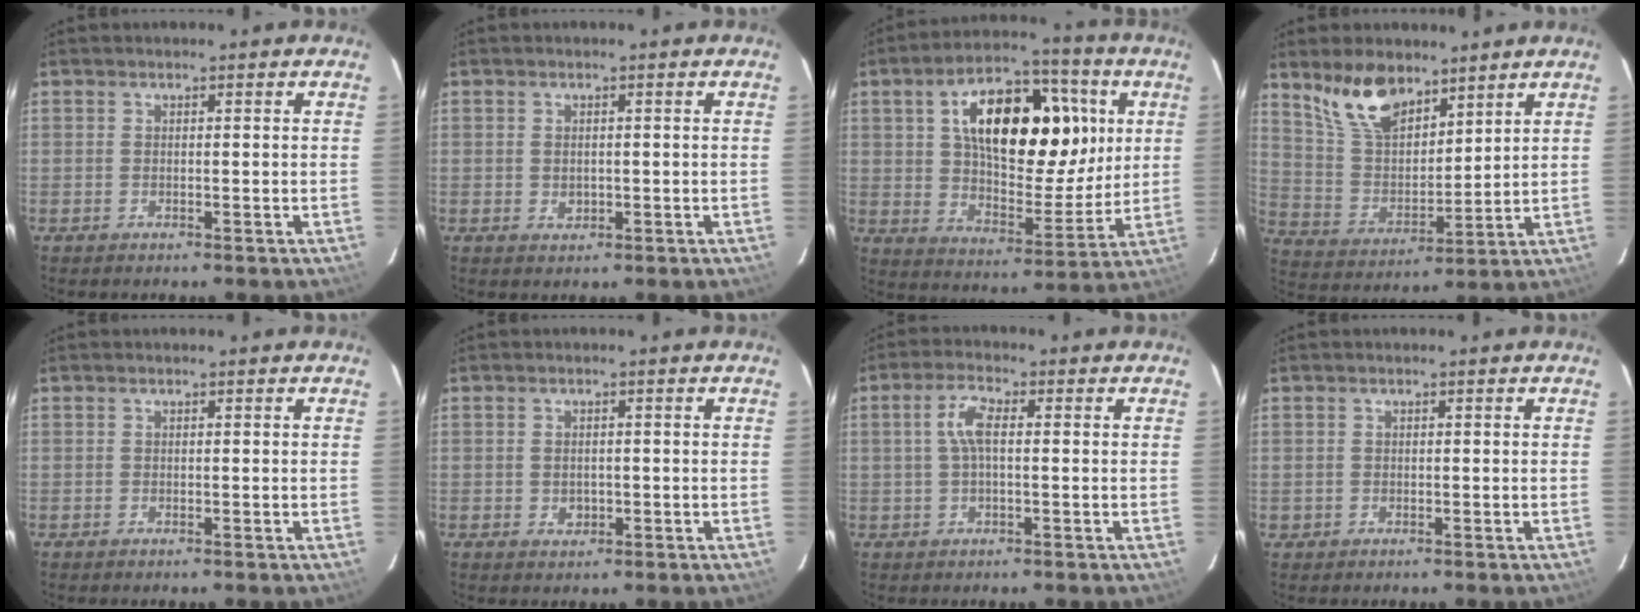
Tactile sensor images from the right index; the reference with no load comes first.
{"total": 1.1, "force": [0.0, 0.8, 0.7], "torque": [-0.011, 0.002, 0.001]}
{"total": 21.4, "force": [5.9, 11.0, 17.4], "torque": [-0.291, 0.026, 0.098]}
{"total": 12.5, "force": [9.0, 5.7, 6.5], "torque": [-0.130, 0.013, 0.182]}
{"total": 0.0}
{"total": 2.1, "force": [-0.3, 1.7, 1.1], "torque": [-0.017, 0.003, -0.001]}
{"total": 4.4, "force": [0.4, 1.5, 4.2], "torque": [-0.084, 0.010, 0.007]}
{"total": 1.1, "force": [-0.2, 1.1, 0.0], "torque": [0.000, 0.003, -0.001]}